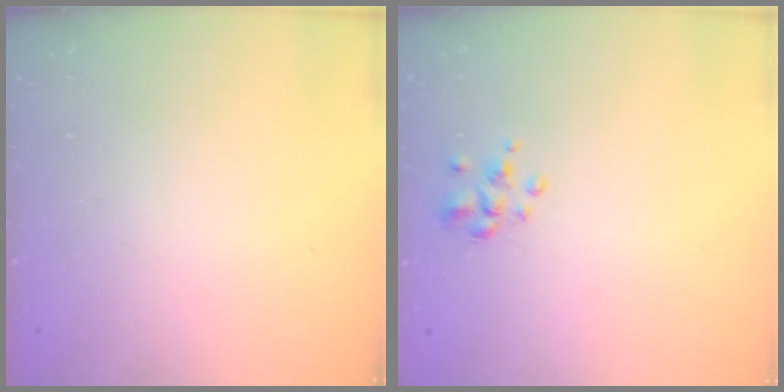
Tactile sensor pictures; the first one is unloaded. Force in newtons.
{"total": 2.7, "press": 2.5, "slide": 0.9}